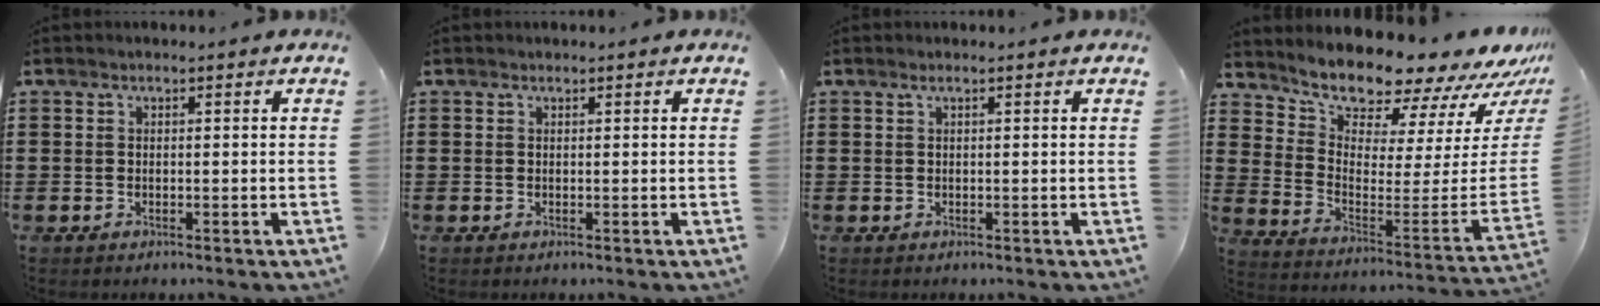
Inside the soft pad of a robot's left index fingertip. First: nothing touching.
{"total": 0.0}
{"total": 0.6, "force": [0.2, -0.1, 0.5], "torque": [-0.009, -0.002, 0.004]}
{"total": 9.8, "force": [9.7, 0.9, 1.4], "torque": [-0.044, -0.111, 0.159]}